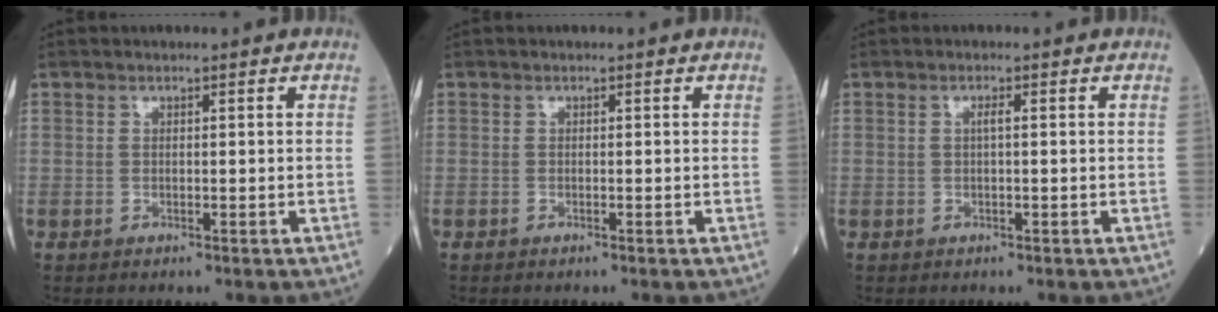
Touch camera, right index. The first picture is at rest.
{"total": 0.0}
{"total": 0.9, "force": [0.1, 0.0, 0.9], "torque": [-0.018, 0.002, 0.001]}